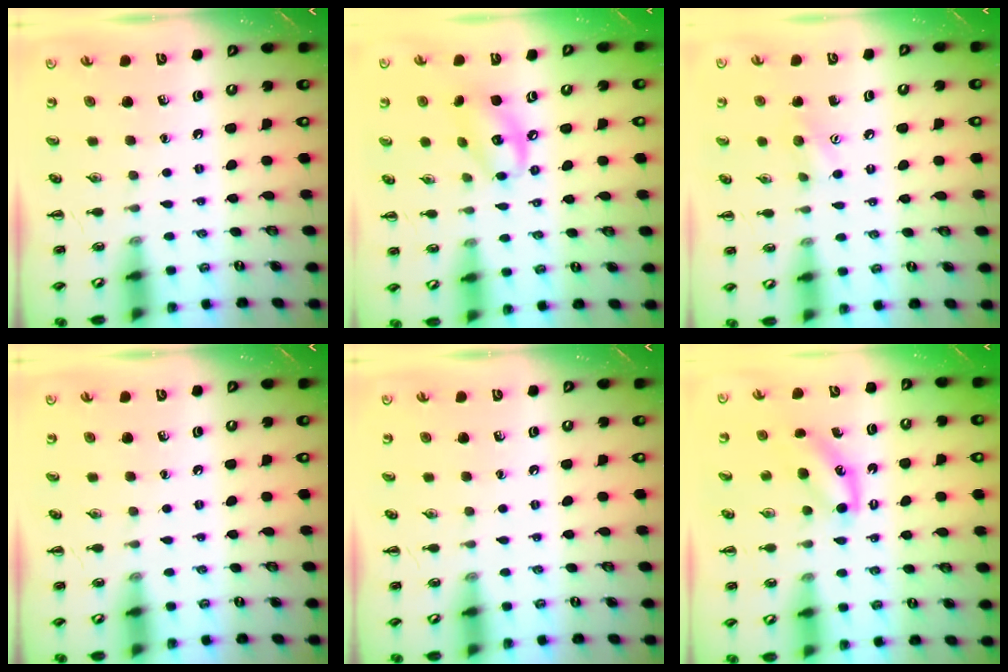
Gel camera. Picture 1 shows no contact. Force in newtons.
{"total": 10.3, "press": 10.1, "slide": 1.9}
{"total": 7.0, "press": 6.7, "slide": 1.8}
{"total": 0.0}
{"total": 0.0}
{"total": 4.9, "press": 4.7, "slide": 1.3}